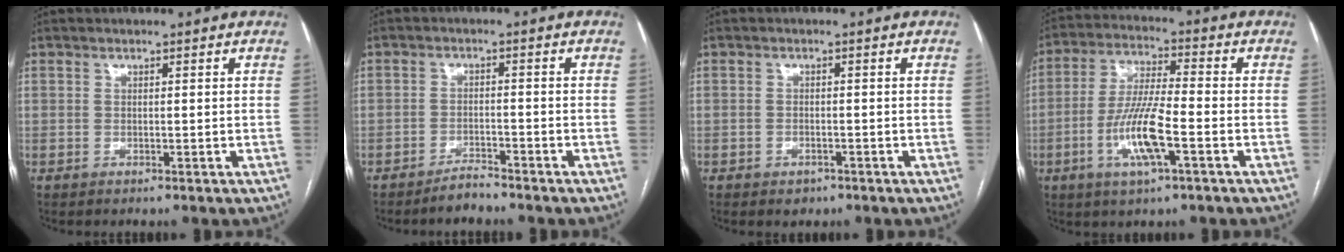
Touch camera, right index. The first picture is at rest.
{"total": 2.8, "force": [-2.7, 0.5, 0.7], "torque": [-0.009, -0.002, -0.046]}
{"total": 1.9, "force": [-1.1, 1.3, 0.7], "torque": [-0.010, 0.004, -0.009]}
{"total": 10.7, "force": [-3.6, 1.6, 10.0], "torque": [-0.201, -0.005, -0.068]}